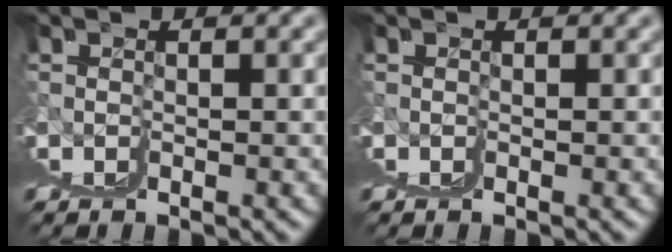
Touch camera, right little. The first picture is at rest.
{"total": 0.0}